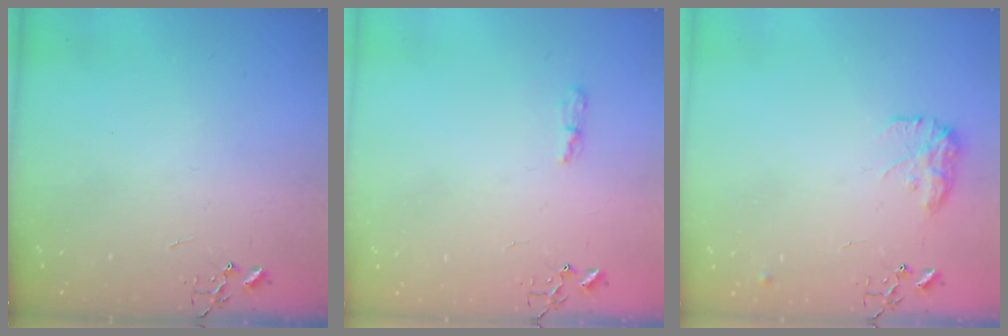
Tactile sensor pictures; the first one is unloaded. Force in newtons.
{"total": 4.7, "press": 4.7, "slide": 0.7}
{"total": 10.8, "press": 10.8, "slide": 0.6}